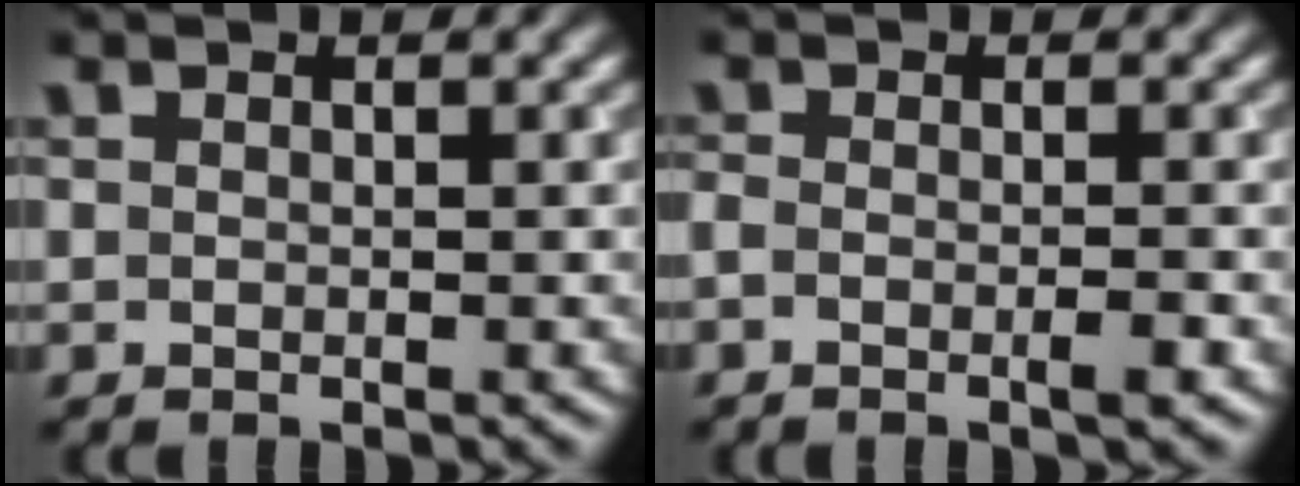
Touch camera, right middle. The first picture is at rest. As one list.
[{"total": 2.1, "force": [-1.1, 0.4, 1.7], "torque": [-0.032, -0.003, -0.023]}]